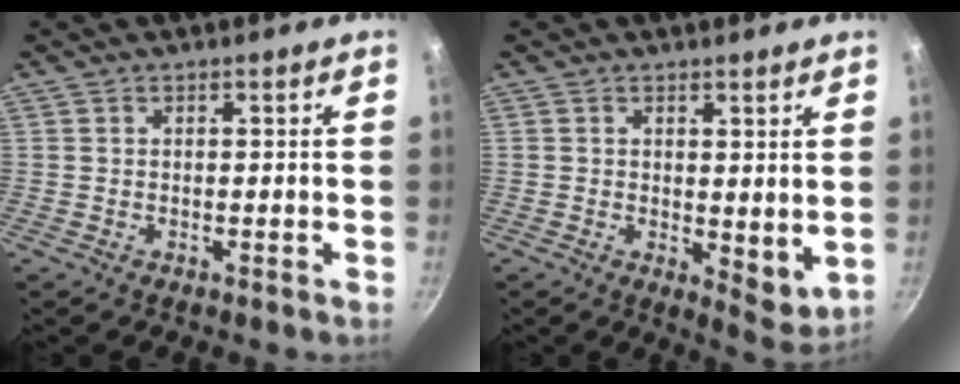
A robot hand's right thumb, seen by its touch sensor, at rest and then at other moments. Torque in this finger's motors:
{"motor_torque": [-0.78, 0.10, -0.26, -0.20, -0.07]}